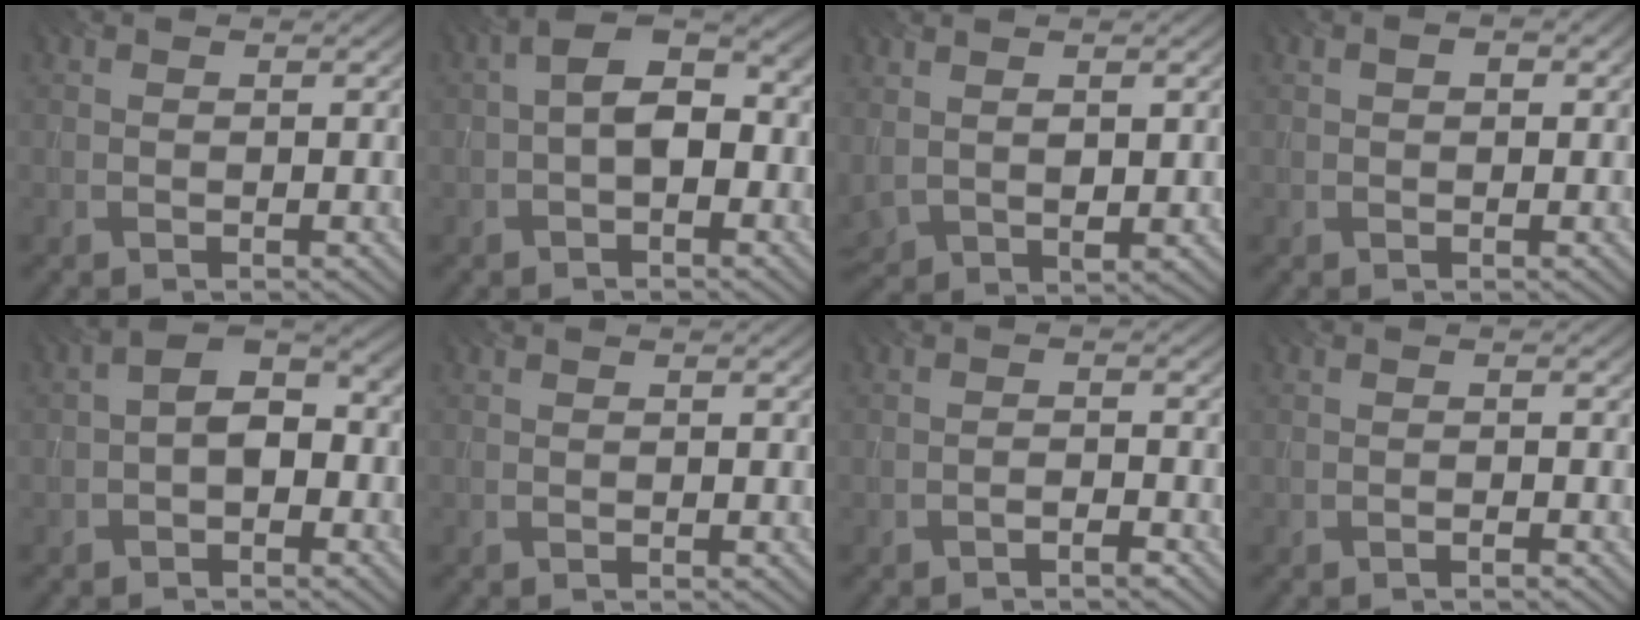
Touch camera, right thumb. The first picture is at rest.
{"total": 6.2, "force": [-0.8, 3.4, 5.1], "torque": [-0.084, 0.013, -0.022]}
{"total": 4.1, "force": [1.1, 2.5, 3.1], "torque": [-0.081, -0.011, 0.032]}
{"total": 1.8, "force": [0.6, 1.1, 1.4], "torque": [-0.025, 0.003, 0.008]}
{"total": 5.3, "force": [-1.3, 3.2, 4.0], "torque": [-0.060, 0.014, -0.032]}
{"total": 0.0}
{"total": 1.6, "force": [-1.2, 0.3, 0.9], "torque": [-0.017, 0.004, -0.024]}
{"total": 0.7, "force": [-0.6, 0.0, 0.4], "torque": [-0.006, 0.002, -0.009]}